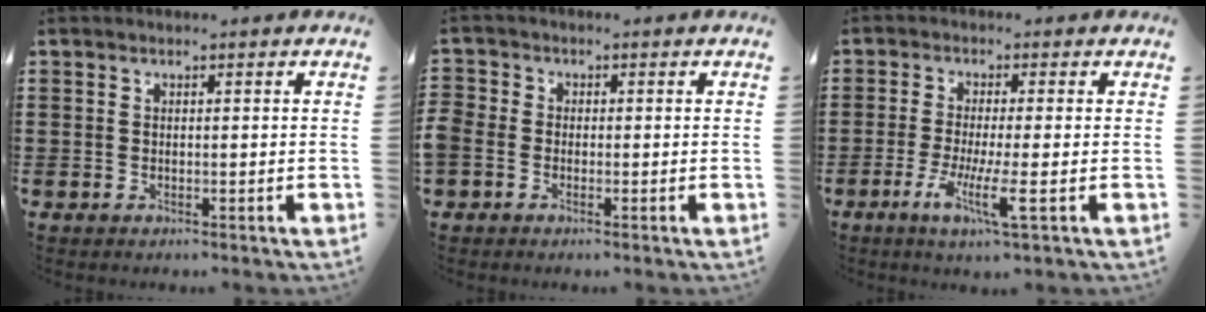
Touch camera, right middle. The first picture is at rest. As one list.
[{"total": 1.9, "force": [-0.9, 1.5, 0.9], "torque": [-0.027, 0.003, -0.020]}, {"total": 6.0, "force": [-2.4, 0.0, 5.5], "torque": [-0.104, -0.016, -0.044]}]